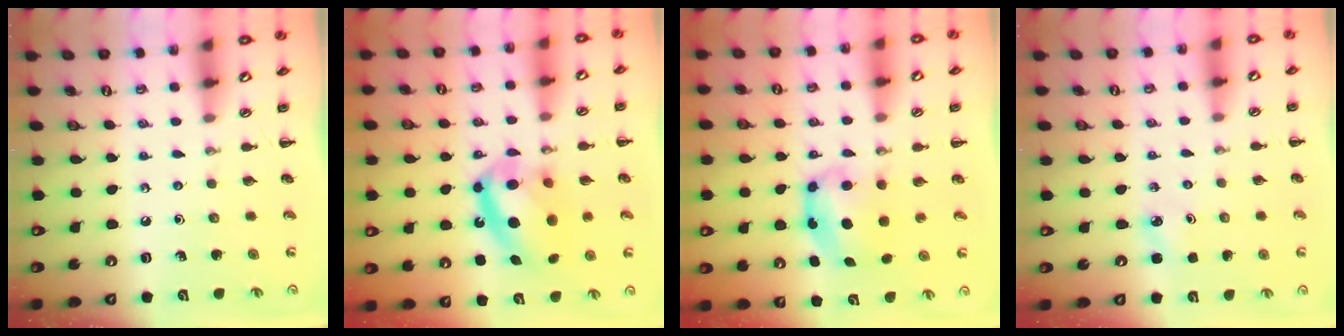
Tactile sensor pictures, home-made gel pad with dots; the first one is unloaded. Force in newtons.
{"total": 16.0, "press": 15.5, "slide": 3.9}
{"total": 6.1, "press": 6.1, "slide": 0.9}
{"total": 2.5, "press": 2.4, "slide": 0.8}